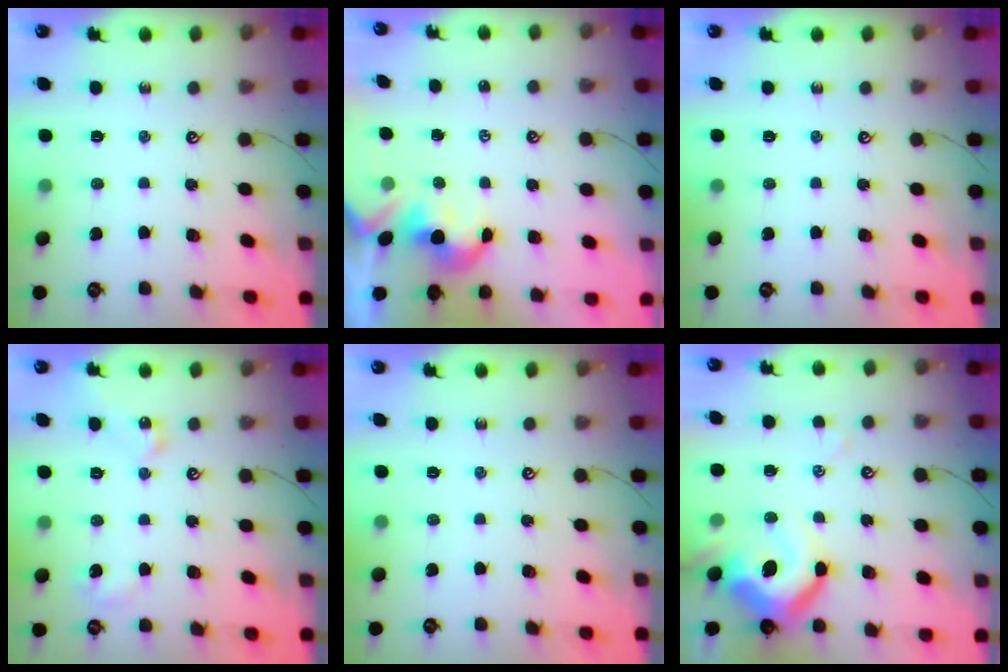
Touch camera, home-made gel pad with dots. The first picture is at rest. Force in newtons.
{"total": 1.8, "press": 1.8, "slide": 0.2}
{"total": 0.0}
{"total": 9.1, "press": 9.1, "slide": 0.7}
{"total": 0.0}
{"total": 11.9, "press": 11.7, "slide": 1.9}